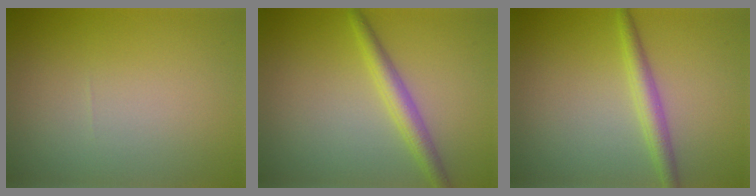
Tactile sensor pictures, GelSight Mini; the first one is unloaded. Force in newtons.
{"total": 2.7, "press": 2.7, "slide": 0.1}
{"total": 2.4, "press": 2.4, "slide": 0.1}